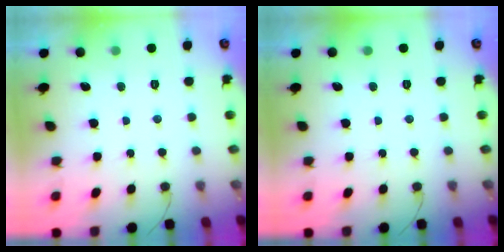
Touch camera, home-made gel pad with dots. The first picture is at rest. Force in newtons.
{"total": 0.0}